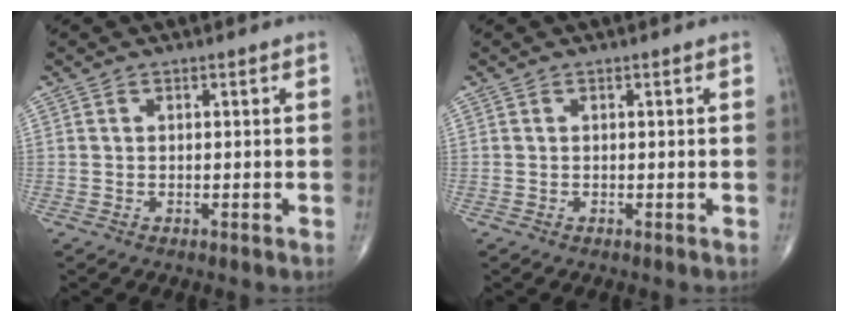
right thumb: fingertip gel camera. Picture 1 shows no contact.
{"total": 0.0}